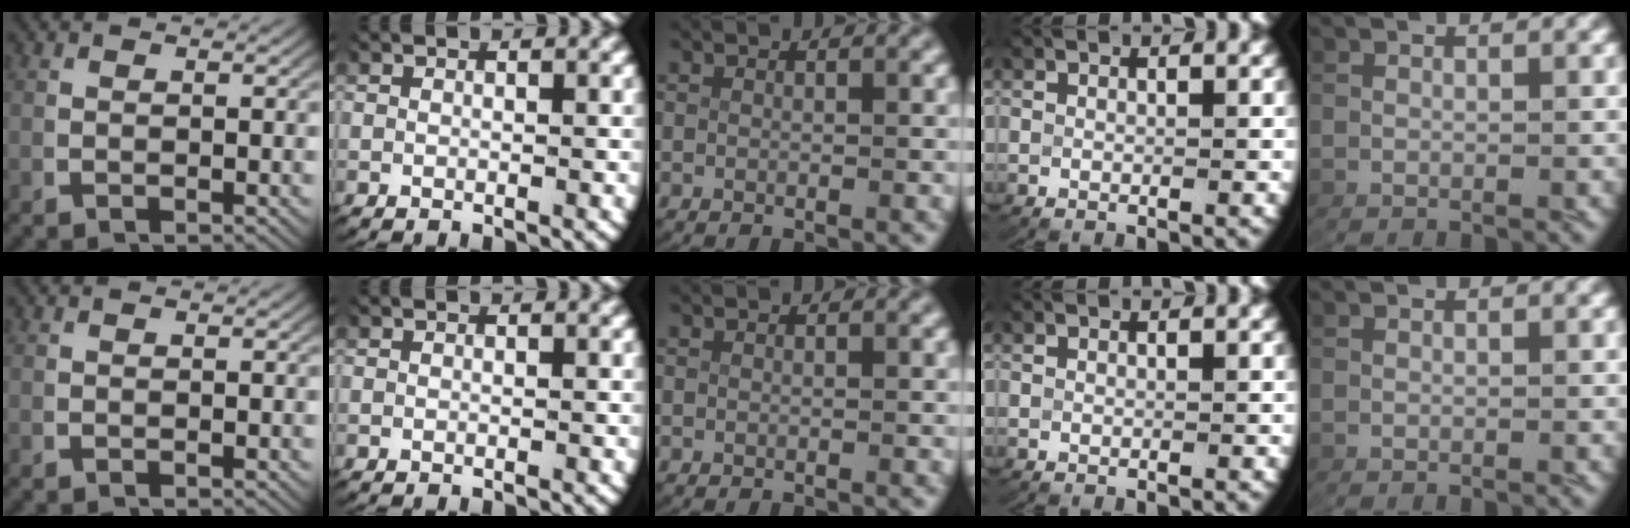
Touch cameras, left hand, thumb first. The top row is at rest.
{}